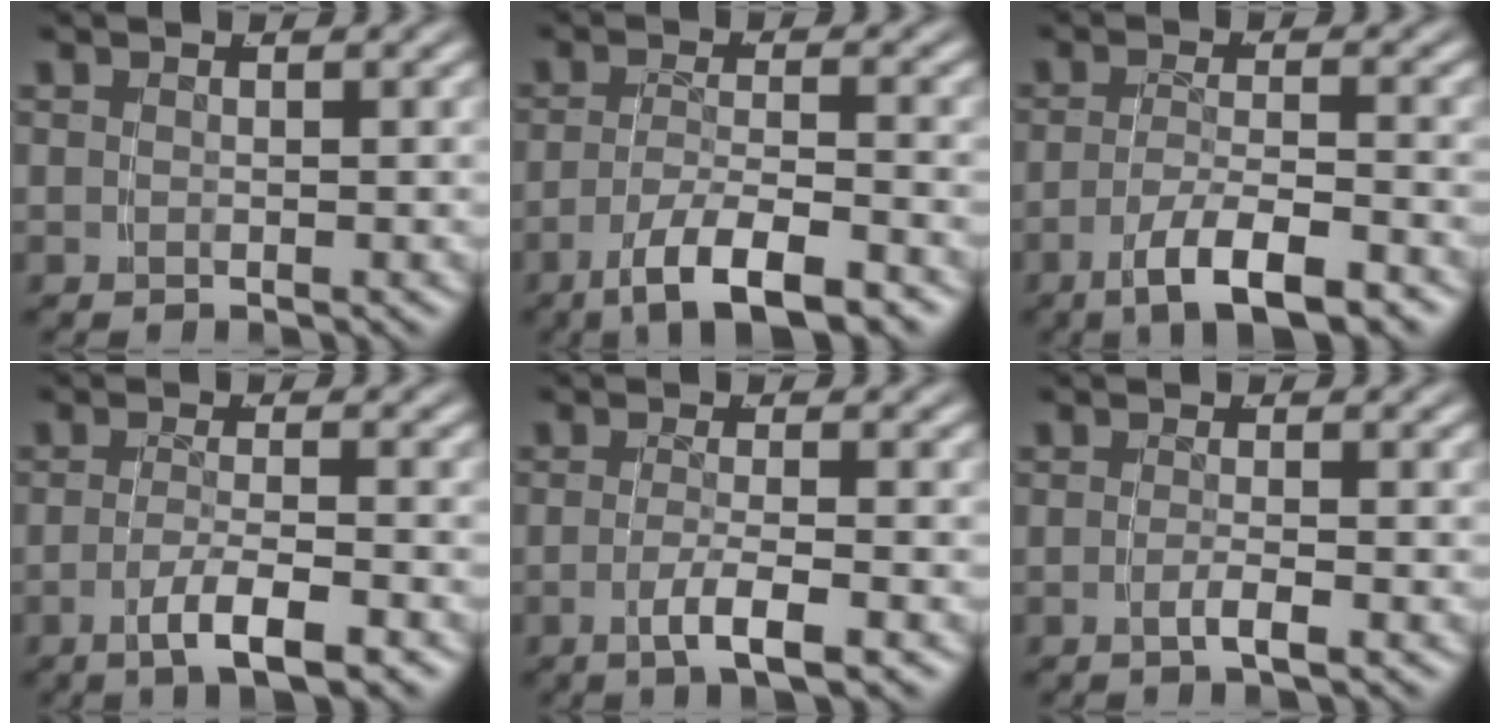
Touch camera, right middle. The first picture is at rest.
{"total": 6.3, "force": [-4.1, 1.3, 4.6], "torque": [-0.071, -0.020, -0.051]}
{"total": 5.7, "force": [-3.6, 1.0, 4.3], "torque": [-0.065, -0.018, -0.046]}
{"total": 4.3, "force": [-2.6, 0.2, 3.5], "torque": [-0.058, -0.016, -0.032]}
{"total": 3.4, "force": [-1.8, -0.2, 2.9], "torque": [-0.055, -0.016, -0.021]}
{"total": 1.8, "force": [-1.1, -0.6, 1.2], "torque": [-0.026, -0.007, -0.016]}